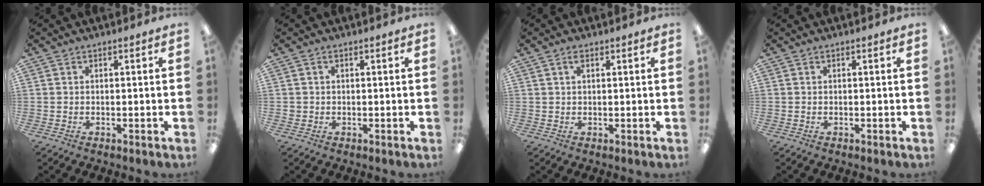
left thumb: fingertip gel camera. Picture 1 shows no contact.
{"total": 0.9, "force": [0.2, 0.7, 0.4], "torque": [-0.009, 0.005, 0.003]}
{"total": 1.7, "force": [0.9, 0.7, 1.2], "torque": [-0.019, 0.000, 0.014]}
{"total": 0.0}